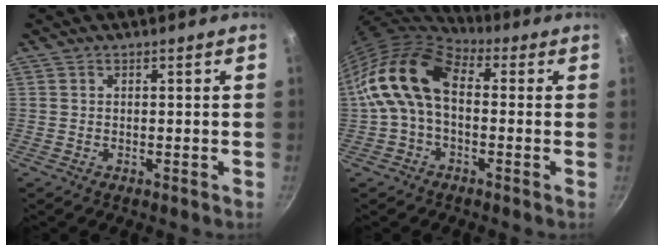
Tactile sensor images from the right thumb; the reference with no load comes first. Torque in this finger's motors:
{"motor_torque": [0.62, 2.33, 0.37, -0.26, 0.61]}